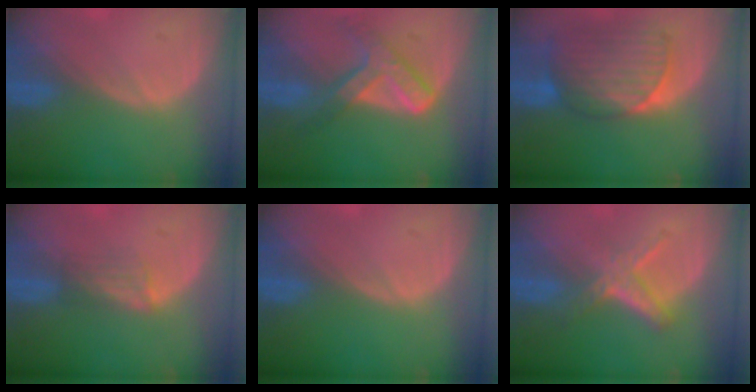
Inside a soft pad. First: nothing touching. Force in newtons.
{"total": 7.2, "press": 6.2, "slide": 3.8}
{"total": 9.0, "press": 8.5, "slide": 2.9}
{"total": 2.8, "press": 2.5, "slide": 1.4}
{"total": 0.0}
{"total": 5.2, "press": 5.1, "slide": 0.8}